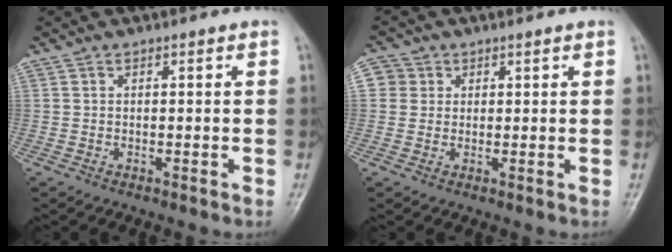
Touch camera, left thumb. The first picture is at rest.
{"total": 3.5, "force": [1.0, 3.3, 0.5], "torque": [0.014, 0.002, 0.014]}